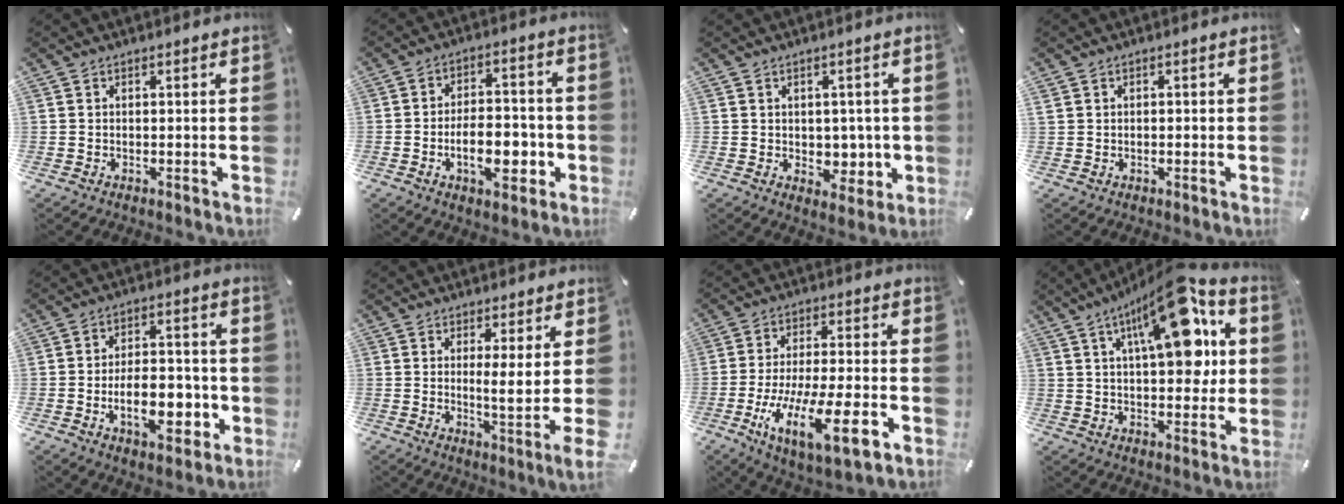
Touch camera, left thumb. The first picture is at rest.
{"total": 11.4, "force": [-3.5, 6.3, 8.8], "torque": [-0.139, 0.003, -0.060]}
{"total": 5.1, "force": [0.3, 4.2, 2.7], "torque": [-0.017, -0.006, 0.003]}
{"total": 0.7, "force": [-0.1, 0.6, 0.4], "torque": [-0.006, 0.002, -0.004]}
{"total": 13.1, "force": [-3.9, 7.2, 10.2], "torque": [-0.167, 0.004, -0.066]}
{"total": 6.8, "force": [0.8, -0.5, 6.7], "torque": [-0.104, -0.021, 0.011]}
{"total": 17.0, "force": [-7.0, 4.2, 14.9], "torque": [-0.282, 0.003, -0.108]}
{"total": 19.8, "force": [8.0, 8.1, 16.2], "torque": [-0.232, -0.038, 0.125]}